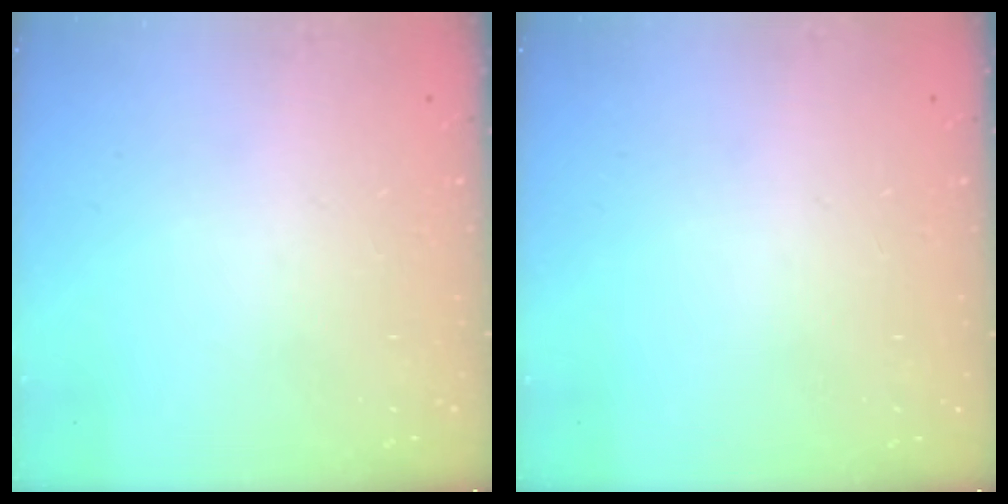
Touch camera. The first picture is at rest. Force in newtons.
{"total": 0.0}